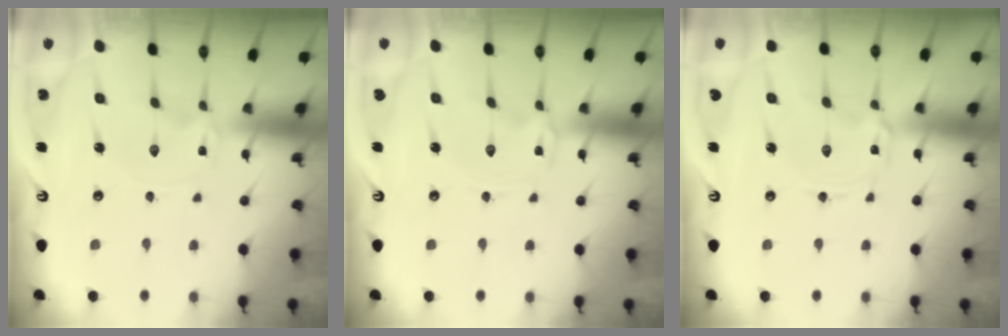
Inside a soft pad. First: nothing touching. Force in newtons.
{"total": 0.8, "press": 0.7, "slide": 0.1}
{"total": 1.8, "press": 1.7, "slide": 0.4}